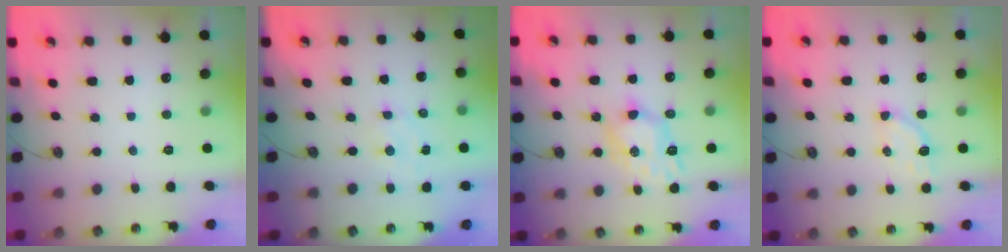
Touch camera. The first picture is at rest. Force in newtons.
{"total": 2.3, "press": 2.3, "slide": 0.3}
{"total": 7.7, "press": 7.7, "slide": 0.1}
{"total": 3.8, "press": 3.8, "slide": 0.5}